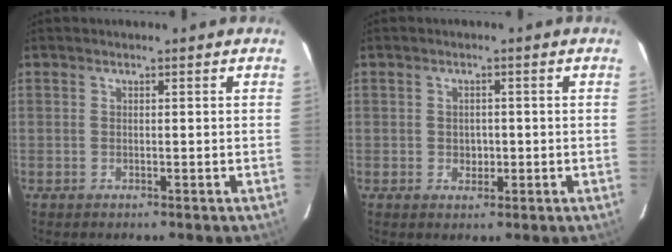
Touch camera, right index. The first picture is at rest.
{"total": 2.4, "force": [-0.4, 2.1, 1.0], "torque": [-0.013, 0.002, -0.002]}